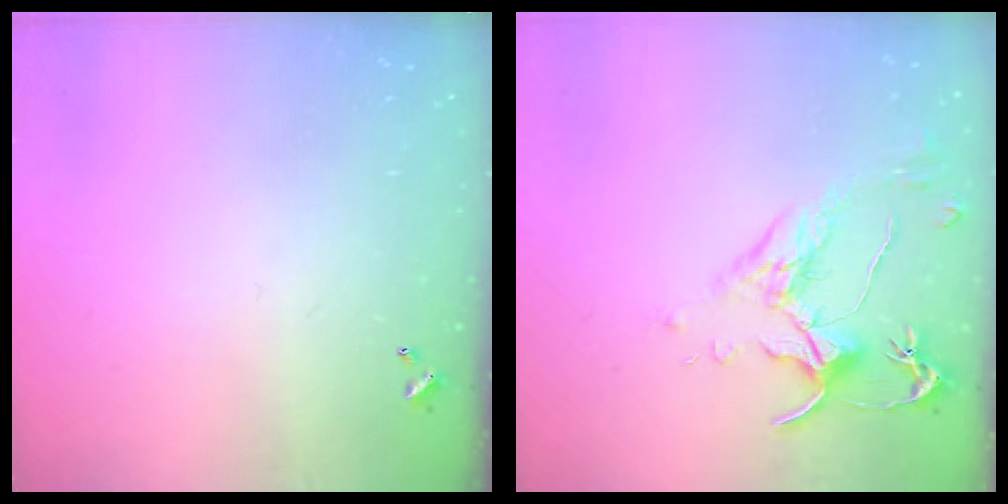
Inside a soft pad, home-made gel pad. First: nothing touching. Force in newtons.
{"total": 1.6, "press": 1.4, "slide": 0.7}